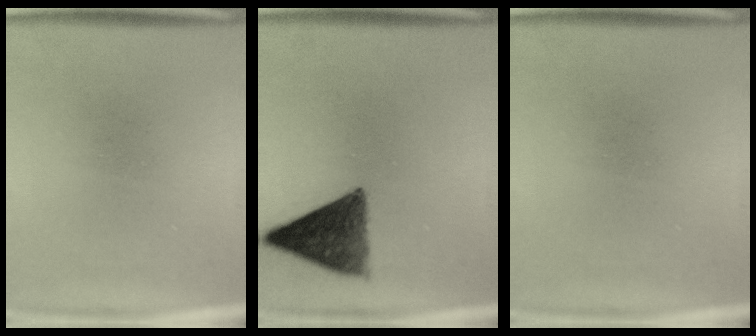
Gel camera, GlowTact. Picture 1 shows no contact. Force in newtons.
{"total": 9.3}
{"total": 0.0}